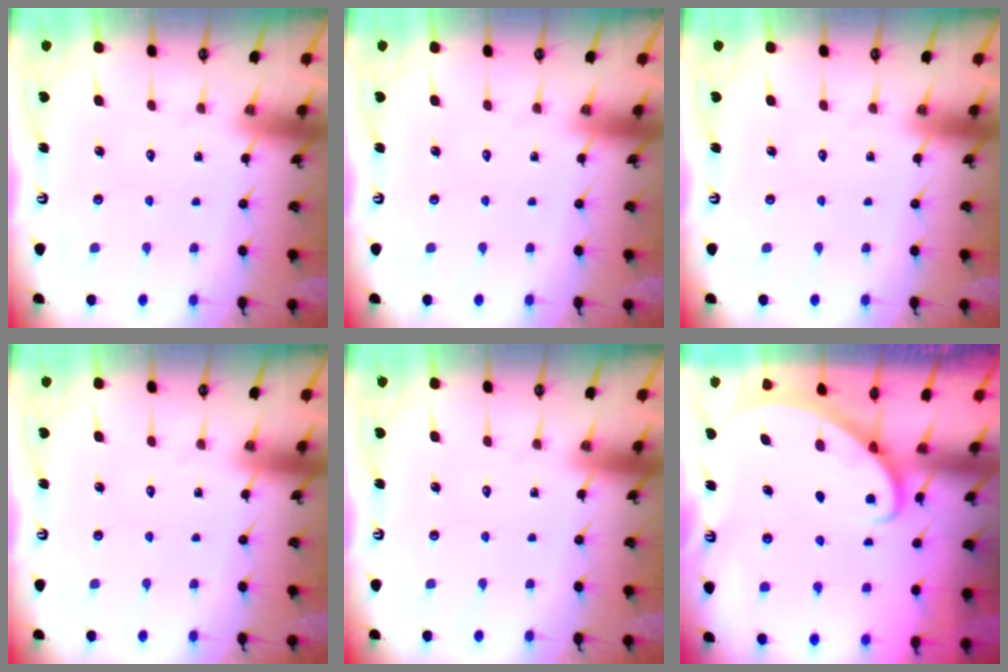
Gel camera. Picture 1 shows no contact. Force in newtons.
{"total": 0.0}
{"total": 0.0}
{"total": 0.0}
{"total": 0.0}
{"total": 2.8, "press": 2.8, "slide": 0.2}